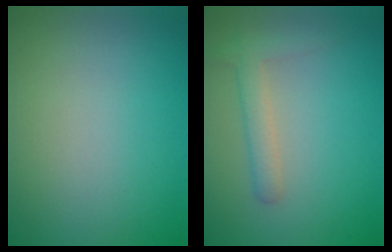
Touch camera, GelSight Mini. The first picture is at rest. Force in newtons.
{"total": 2.2, "press": 2.2, "slide": 0.2}